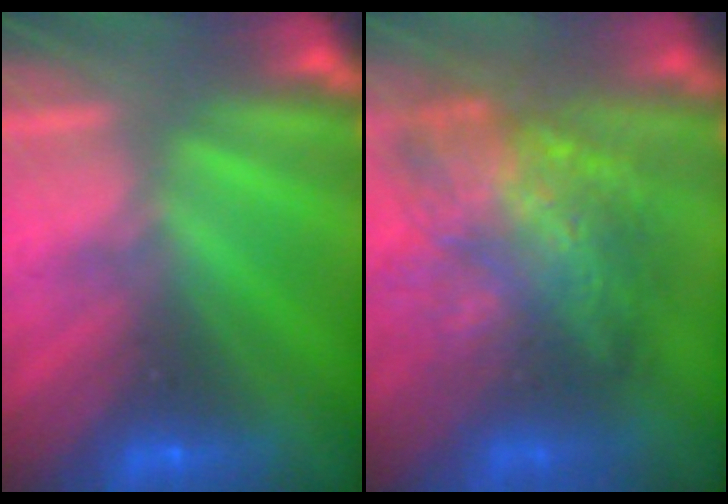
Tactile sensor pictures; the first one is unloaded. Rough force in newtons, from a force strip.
{"total": 9.3}